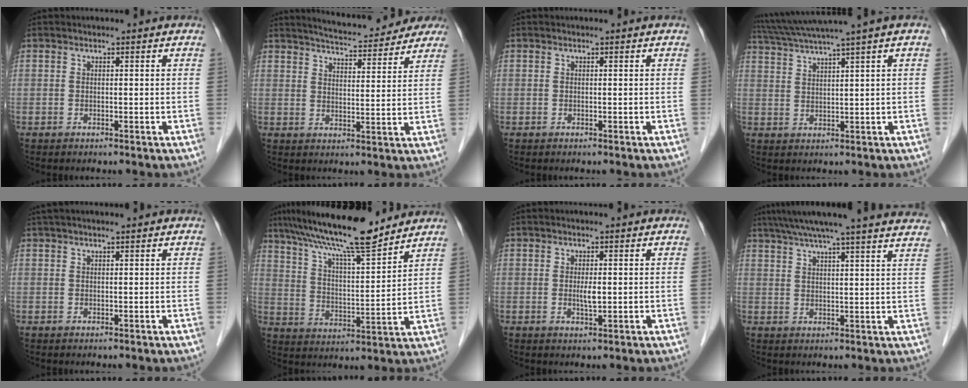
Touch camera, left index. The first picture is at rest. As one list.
[{"total": 13.9, "force": [12.8, 2.6, 4.8], "torque": [-0.060, 0.008, 0.161]}, {"total": 0.0}, {"total": 8.4, "force": [6.7, -1.8, 4.9], "torque": [-0.084, 0.024, 0.114]}, {"total": 3.6, "force": [2.9, 0.0, 2.2], "torque": [-0.032, 0.030, 0.051]}, {"total": 15.0, "force": [12.7, 1.0, 7.9], "torque": [-0.139, 0.008, 0.215]}, {"total": 1.9, "force": [0.1, 0.4, 1.8], "torque": [-0.036, -0.003, 0.004]}, {"total": 22.9, "force": [20.2, 0.0, 10.8], "torque": [-0.175, 0.006, 0.257]}]